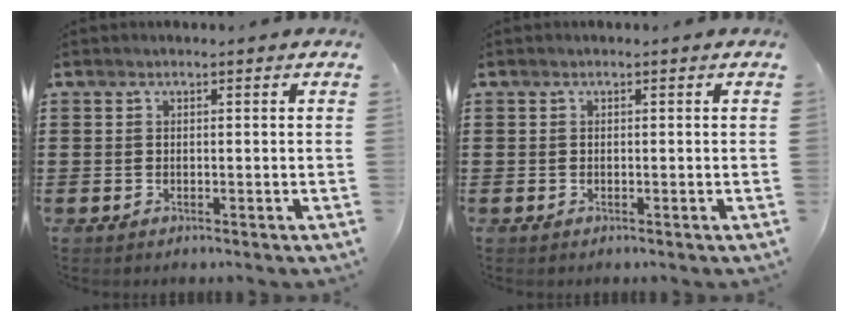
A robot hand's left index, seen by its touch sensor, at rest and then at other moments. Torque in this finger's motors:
{"motor_torque": [0.00, -0.03, 0.03, 0.01]}